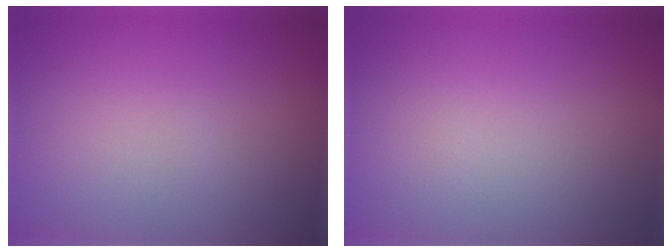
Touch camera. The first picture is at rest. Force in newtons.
{"total": 0.0}